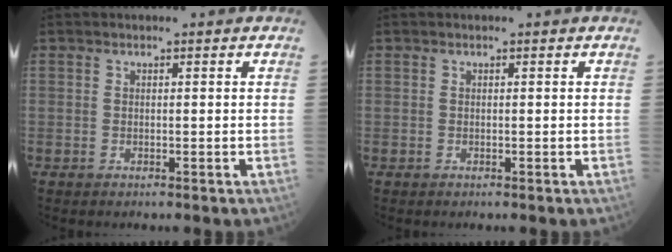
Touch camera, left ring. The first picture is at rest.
{"total": 0.0}